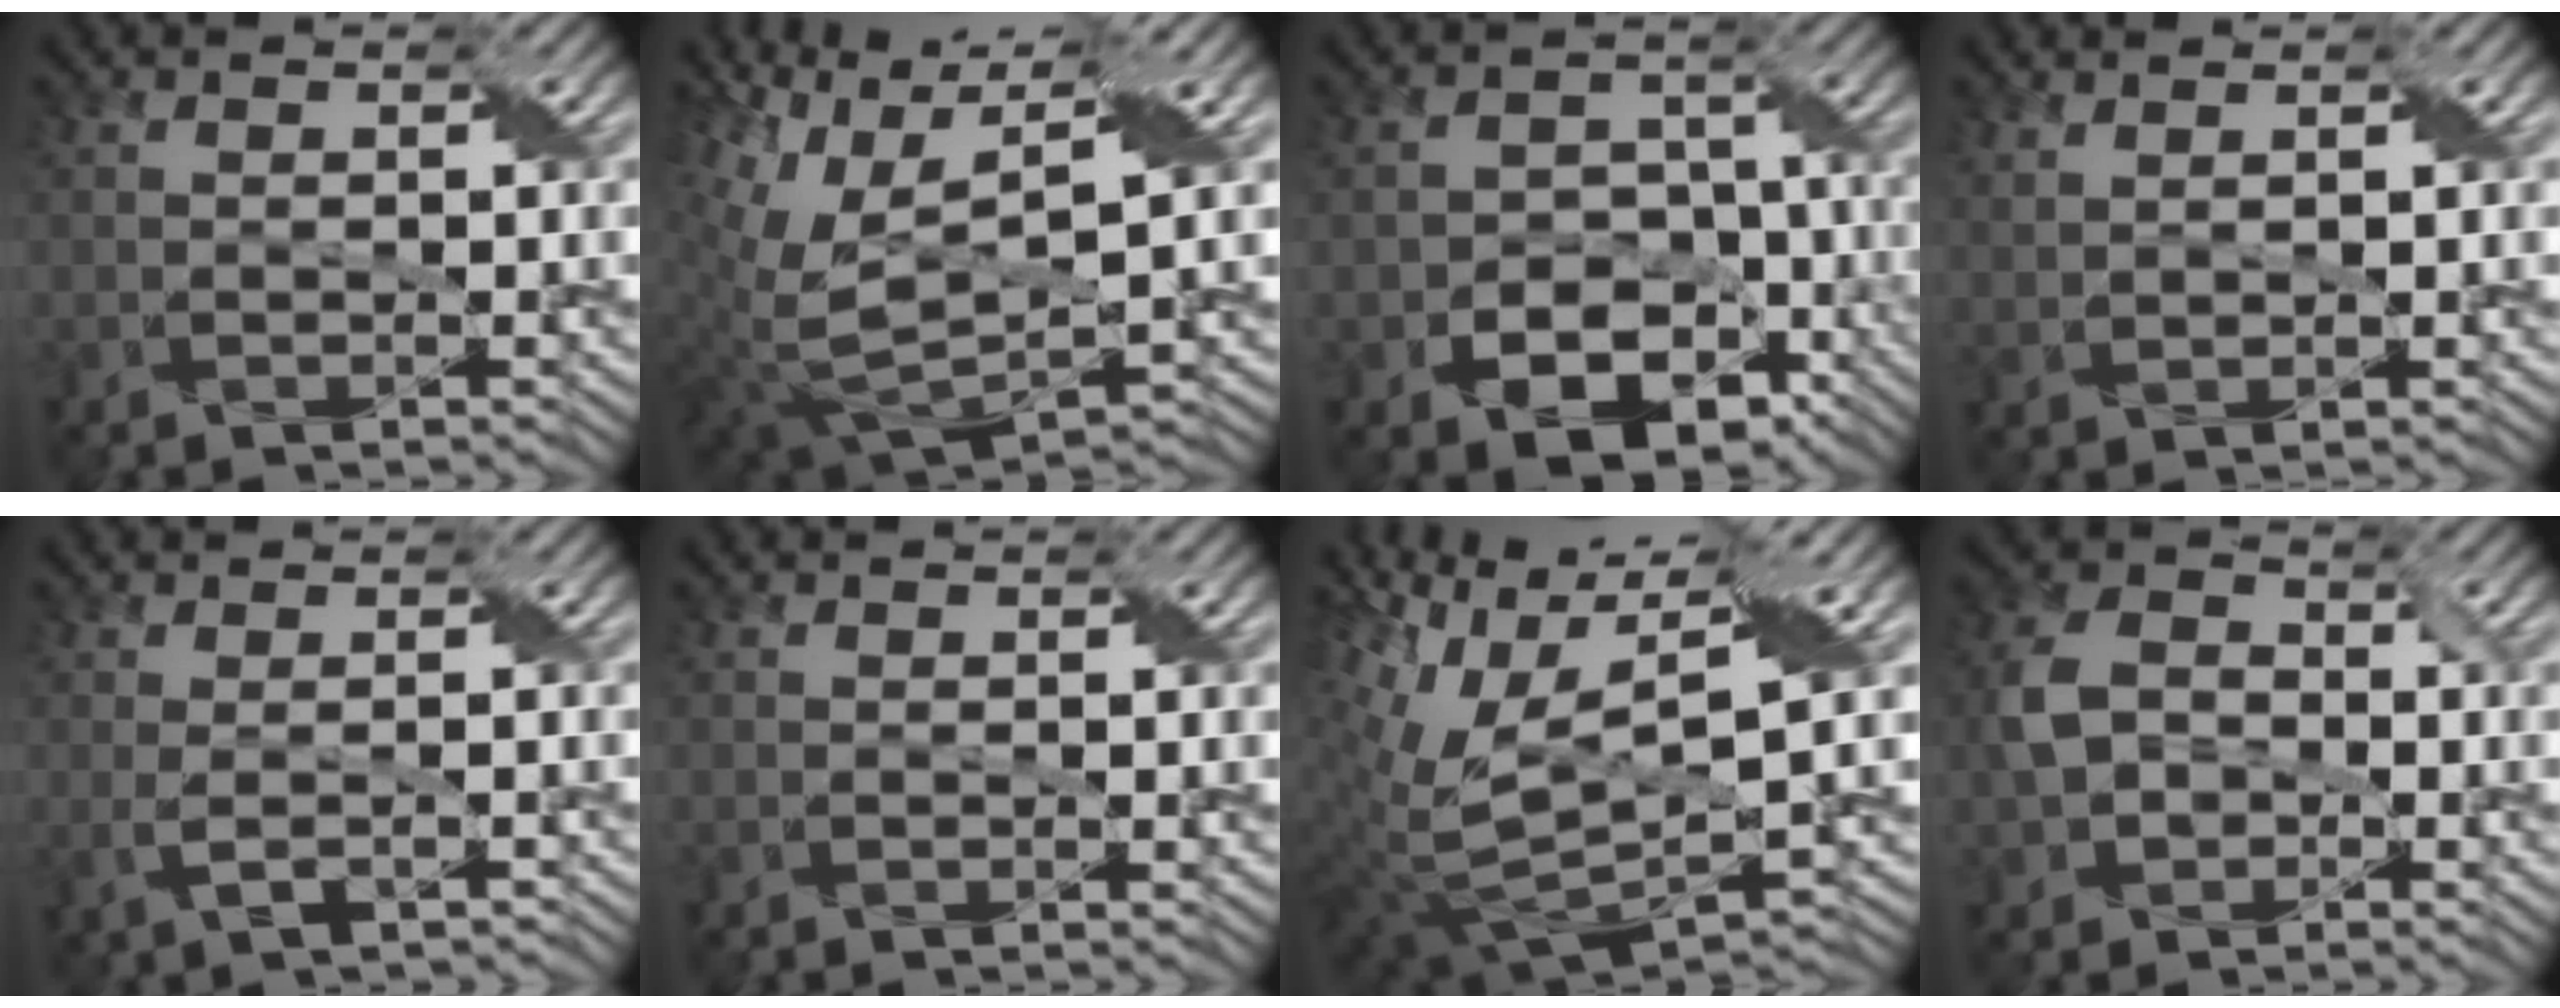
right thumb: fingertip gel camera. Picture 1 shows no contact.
{"total": 12.1, "force": [4.3, 6.0, 9.6], "torque": [-0.232, -0.009, 0.090]}
{"total": 10.9, "force": [-5.9, 7.6, 5.1], "torque": [-0.072, -0.010, -0.096]}
{"total": 1.8, "force": [1.6, 0.5, 0.8], "torque": [-0.011, -0.005, 0.028]}
{"total": 1.6, "force": [0.0, 0.5, 1.5], "torque": [-0.034, -0.001, 0.003]}
{"total": 0.0}
{"total": 13.4, "force": [4.0, 6.1, 11.2], "torque": [-0.260, -0.009, 0.082]}
{"total": 5.3, "force": [-1.0, 4.4, 2.8], "torque": [-0.073, 0.001, -0.023]}